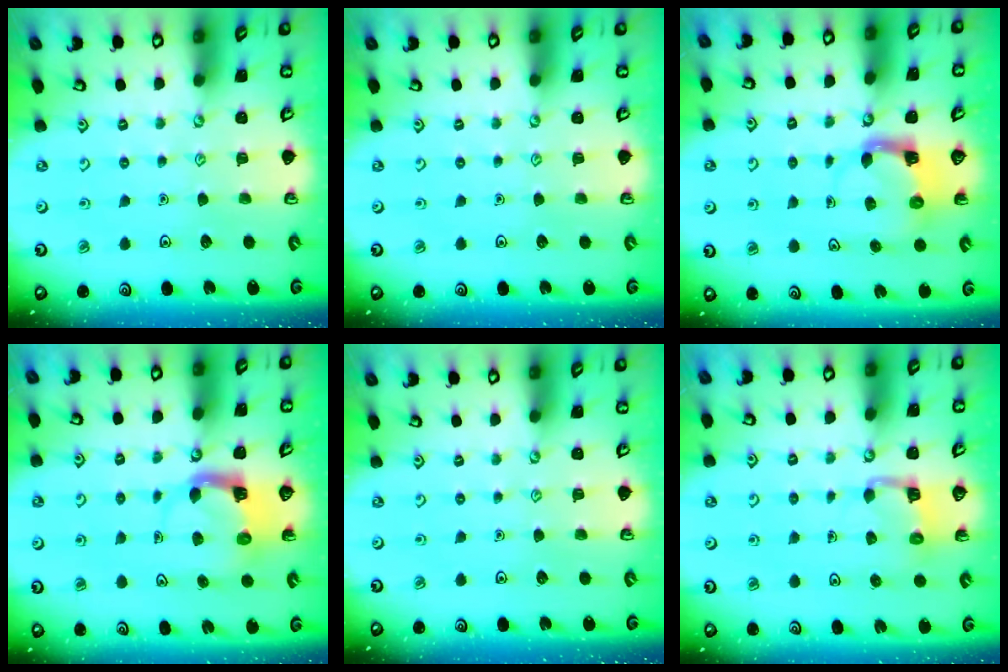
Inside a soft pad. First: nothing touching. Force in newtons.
{"total": 0.0}
{"total": 3.7, "press": 3.6, "slide": 0.7}
{"total": 4.2, "press": 4.2, "slide": 0.3}
{"total": 0.0}
{"total": 2.8, "press": 2.8, "slide": 0.2}